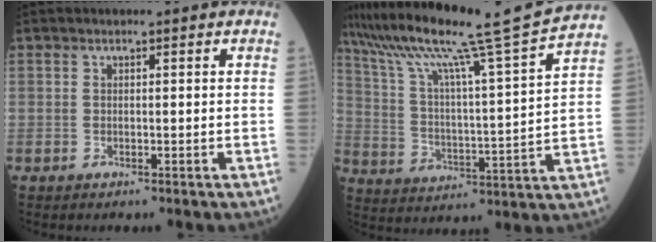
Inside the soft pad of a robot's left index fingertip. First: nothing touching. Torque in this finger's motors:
{"motor_torque": [0.85, -1.29, 0.40, 0.11]}